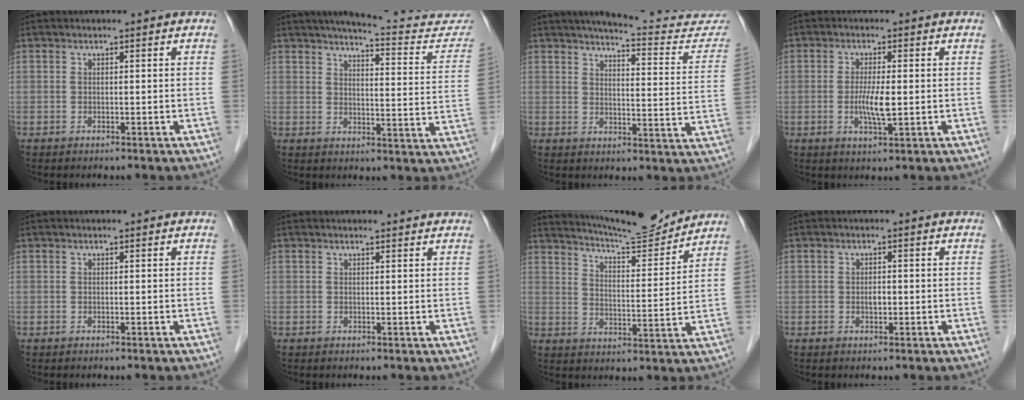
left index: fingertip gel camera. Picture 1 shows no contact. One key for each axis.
{"total": 17.2, "fx": 16.0, "fy": 2.1, "fz": 5.9, "tx": -0.059, "ty": -0.050, "tz": 0.176}
{"total": 17.0, "fx": 15.9, "fy": 2.1, "fz": 5.6, "tx": -0.053, "ty": -0.054, "tz": 0.173}
{"total": 4.0, "fx": -0.6, "fy": 0.5, "fz": 4.0, "tx": -0.081, "ty": -0.011, "tz": -0.010}
{"total": 0.0}
{"total": 3.1, "fx": 3.0, "fy": 0.4, "fz": 0.6, "tx": -0.011, "ty": 0.008, "tz": 0.027}
{"total": 12.3, "fx": 12.0, "fy": -0.2, "fz": 2.8, "tx": -0.053, "ty": -0.009, "tz": 0.180}
{"total": 1.3, "fx": -0.4, "fy": 0.6, "fz": 1.0, "tx": -0.018, "ty": -0.002, "tz": -0.007}